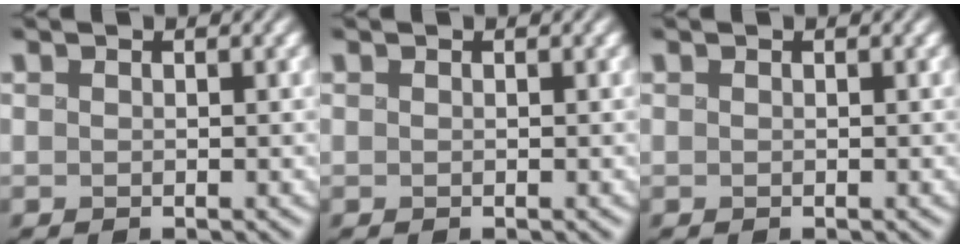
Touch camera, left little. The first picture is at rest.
{"total": 0.0}
{"total": 0.0}